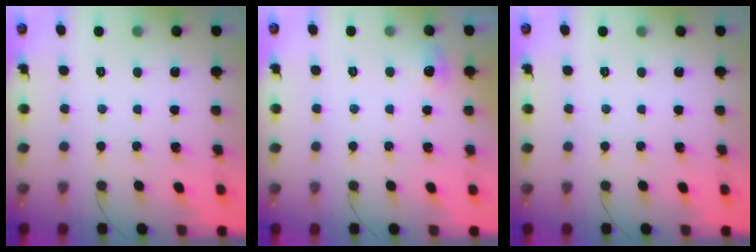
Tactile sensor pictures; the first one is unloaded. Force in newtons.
{"total": 6.3, "press": 4.2, "slide": 4.7}
{"total": 0.0}